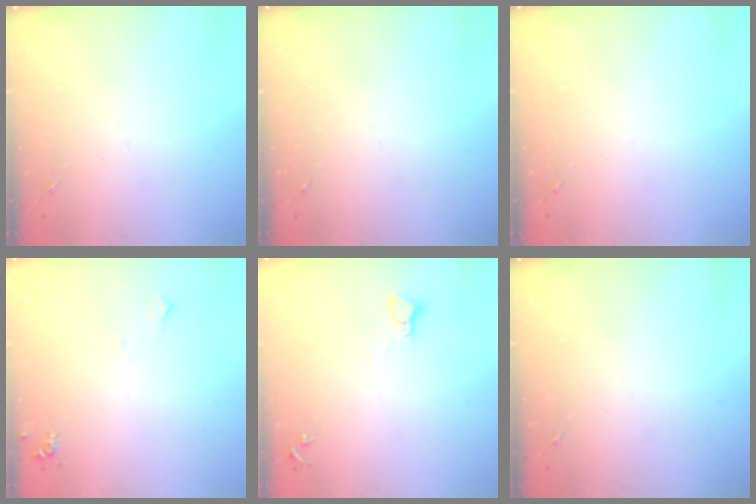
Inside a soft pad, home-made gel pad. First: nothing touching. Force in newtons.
{"total": 0.0}
{"total": 0.0}
{"total": 5.5, "press": 5.5, "slide": 0.7}
{"total": 2.3, "press": 2.3, "slide": 0.3}
{"total": 0.0}